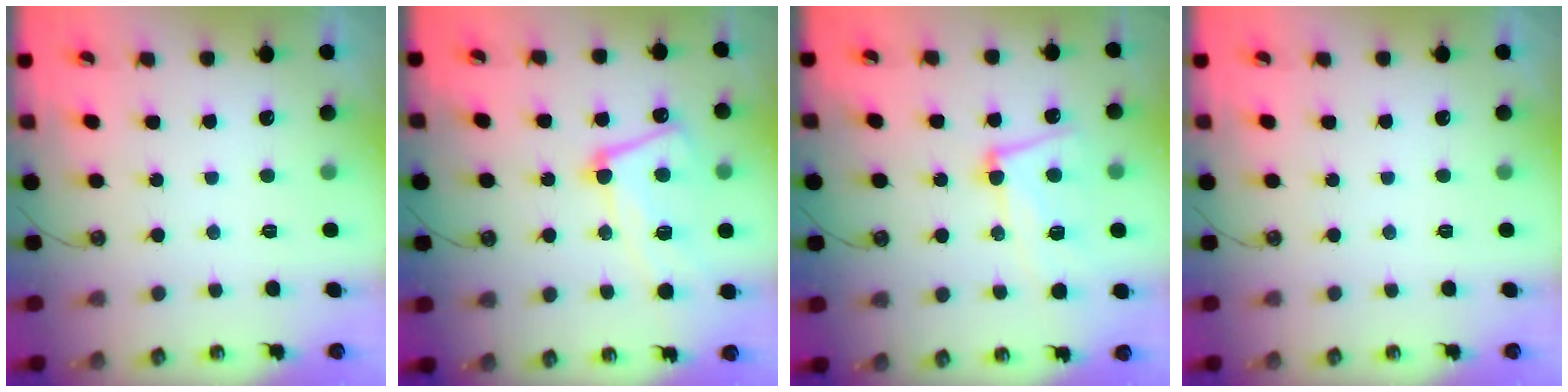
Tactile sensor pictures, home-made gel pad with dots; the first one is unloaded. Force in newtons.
{"total": 11.6, "press": 11.5, "slide": 1.2}
{"total": 10.2, "press": 10.1, "slide": 1.5}
{"total": 0.0}